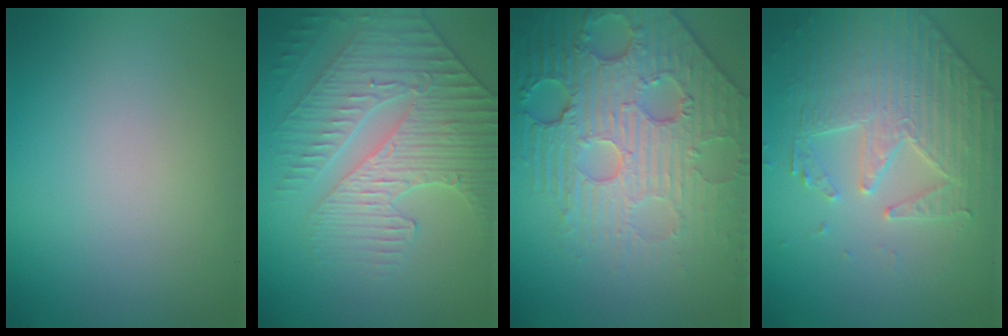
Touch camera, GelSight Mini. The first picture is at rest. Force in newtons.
{"total": 4.5, "press": 4.5, "slide": 0.4}
{"total": 7.8, "press": 6.1, "slide": 4.9}
{"total": 4.2, "press": 3.9, "slide": 1.6}